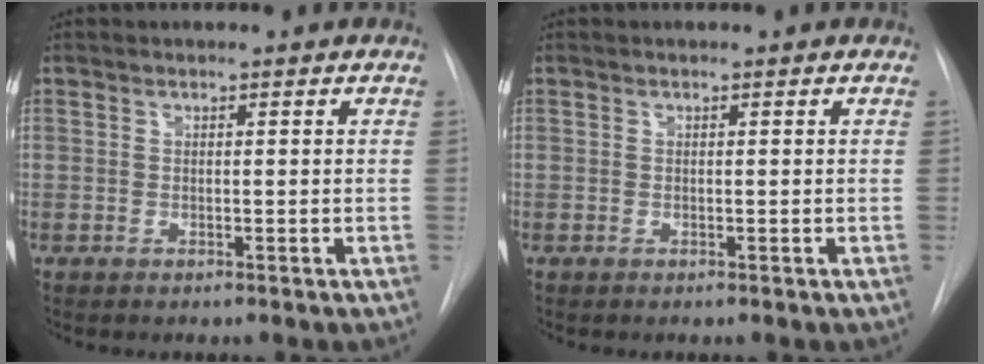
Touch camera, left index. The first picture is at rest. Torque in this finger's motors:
{"motor_torque": [-0.03, 0.03, 0.01, 0.00]}